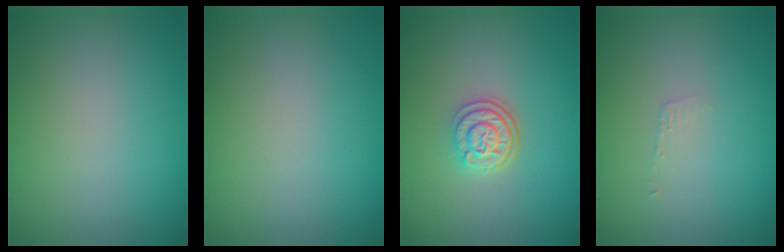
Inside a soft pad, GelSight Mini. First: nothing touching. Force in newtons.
{"total": 0.0}
{"total": 3.0, "press": 2.4, "slide": 1.7}
{"total": 0.7, "press": 0.7, "slide": 0.1}